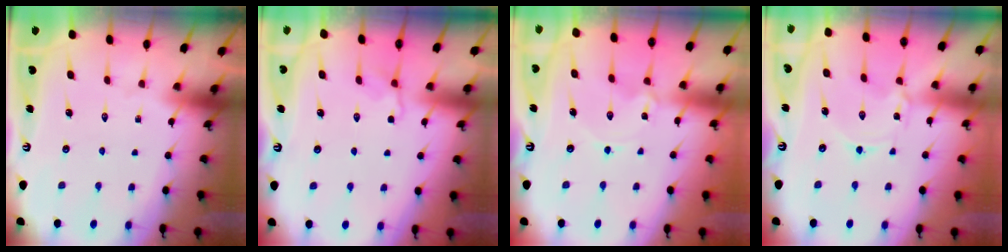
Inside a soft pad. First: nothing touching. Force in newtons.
{"total": 2.2, "press": 1.5, "slide": 1.6}
{"total": 0.0}
{"total": 1.5, "press": 1.5, "slide": 0.3}